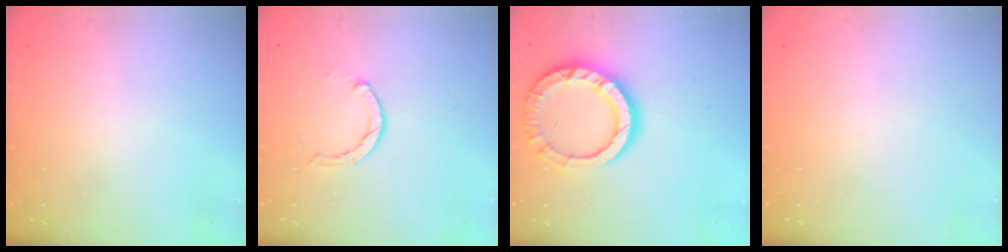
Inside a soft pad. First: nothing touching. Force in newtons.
{"total": 1.7, "press": 1.6, "slide": 0.3}
{"total": 14.0, "press": 14.0, "slide": 1.2}
{"total": 0.0}